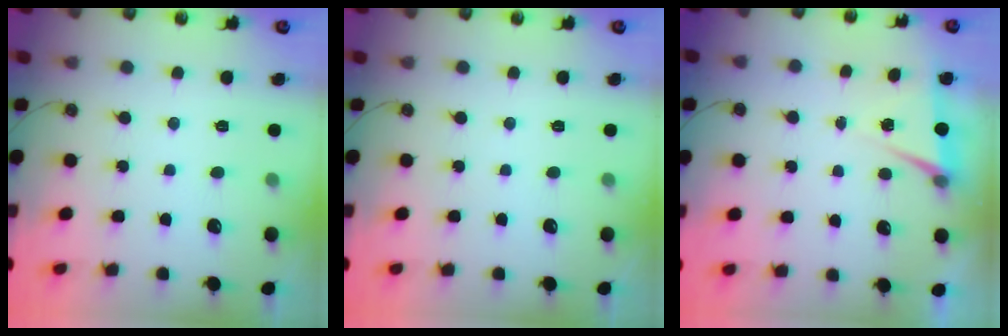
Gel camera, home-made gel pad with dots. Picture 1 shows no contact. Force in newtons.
{"total": 0.0}
{"total": 4.8, "press": 1.9, "slide": 4.4}